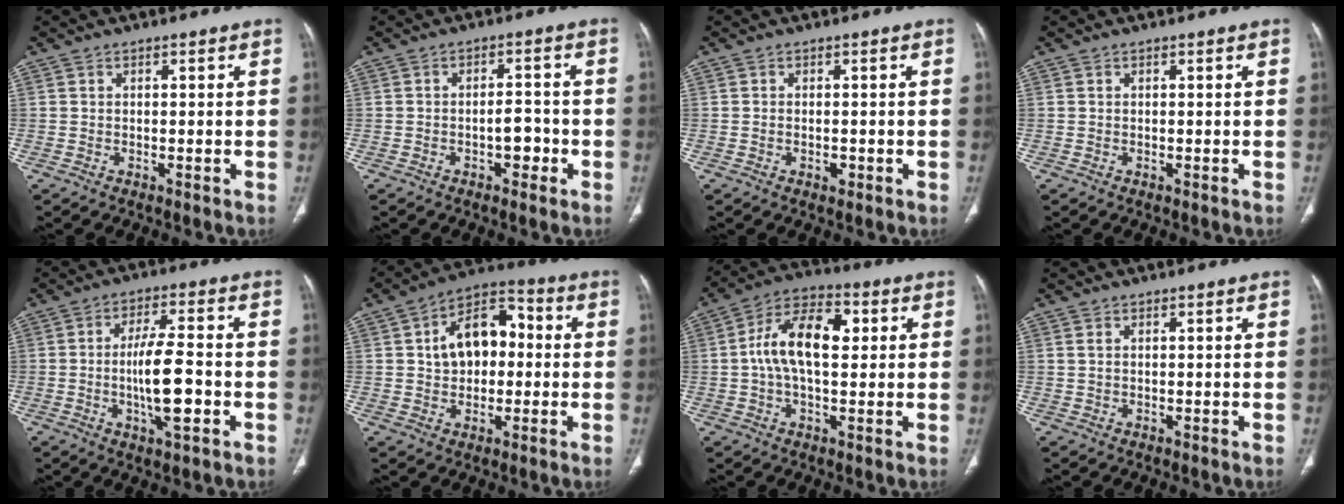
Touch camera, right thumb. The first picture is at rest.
{"total": 4.2, "force": [-1.6, 2.2, 3.2], "torque": [-0.035, 0.016, -0.022]}
{"total": 1.4, "force": [-0.5, 0.9, 0.9], "torque": [-0.014, 0.001, -0.006]}
{"total": 0.0}
{"total": 10.2, "force": [-2.0, 2.9, 9.6], "torque": [-0.170, 0.010, -0.035]}
{"total": 12.6, "force": [1.2, 8.4, 9.3], "torque": [-0.117, 0.030, 0.012]}
{"total": 12.6, "force": [1.6, 6.8, 10.5], "torque": [-0.187, 0.026, 0.022]}
{"total": 0.9, "force": [0.5, 0.4, 0.6], "torque": [-0.016, 0.007, 0.013]}